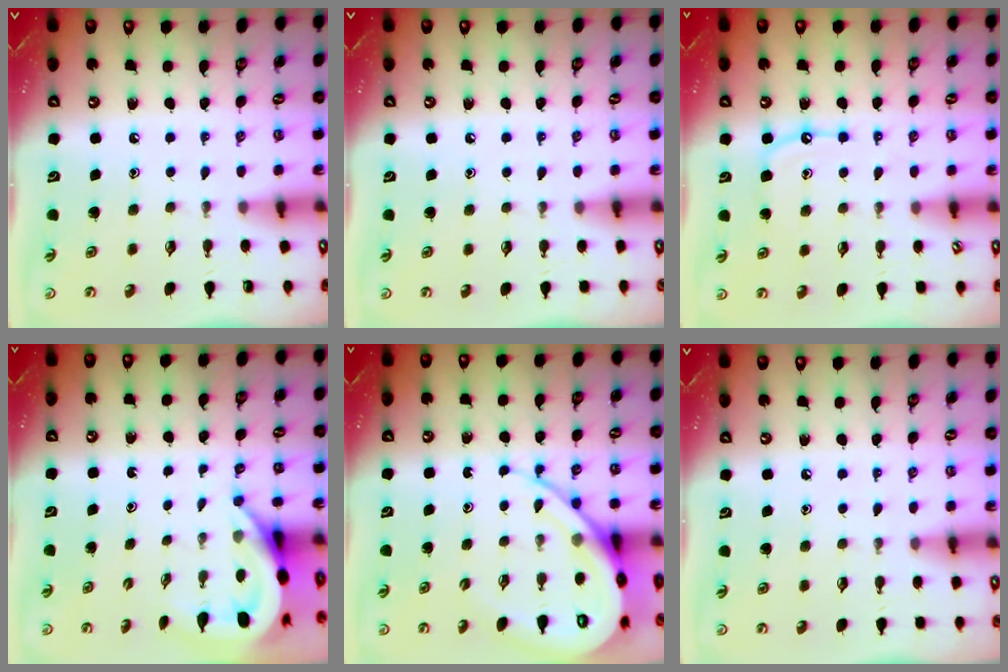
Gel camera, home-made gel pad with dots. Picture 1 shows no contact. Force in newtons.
{"total": 4.2, "press": 4.1, "slide": 0.6}
{"total": 8.0, "press": 7.9, "slide": 0.9}
{"total": 6.2, "press": 6.1, "slide": 0.7}
{"total": 13.4, "press": 13.3, "slide": 1.4}
{"total": 2.6, "press": 2.6, "slide": 0.4}